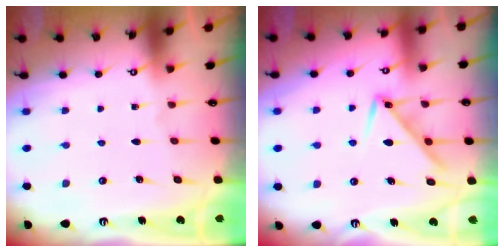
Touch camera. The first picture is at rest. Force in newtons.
{"total": 9.8, "press": 9.8, "slide": 0.6}